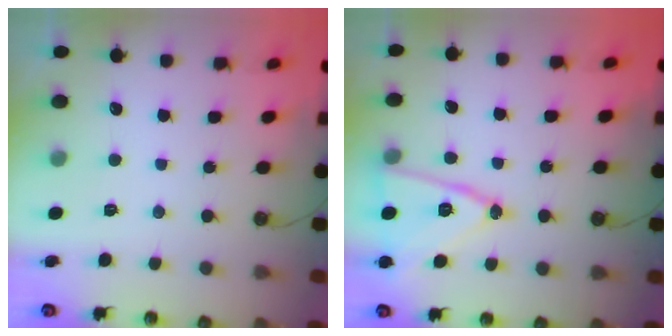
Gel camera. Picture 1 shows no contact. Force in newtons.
{"total": 14.5, "press": 14.1, "slide": 3.2}